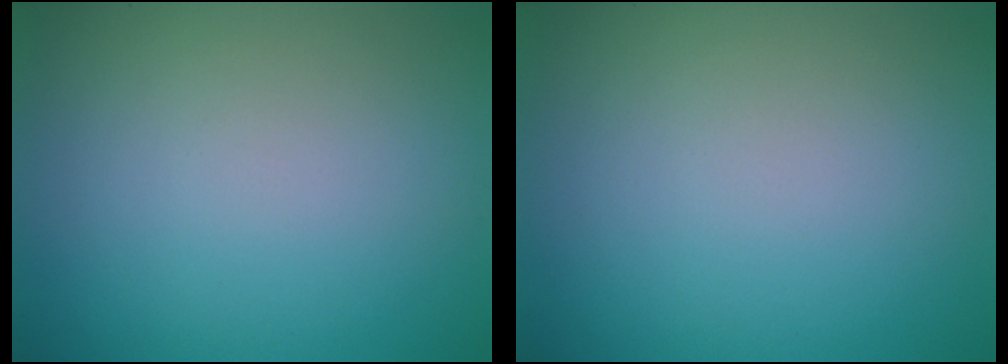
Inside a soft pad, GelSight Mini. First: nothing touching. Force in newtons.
{"total": 0.0}